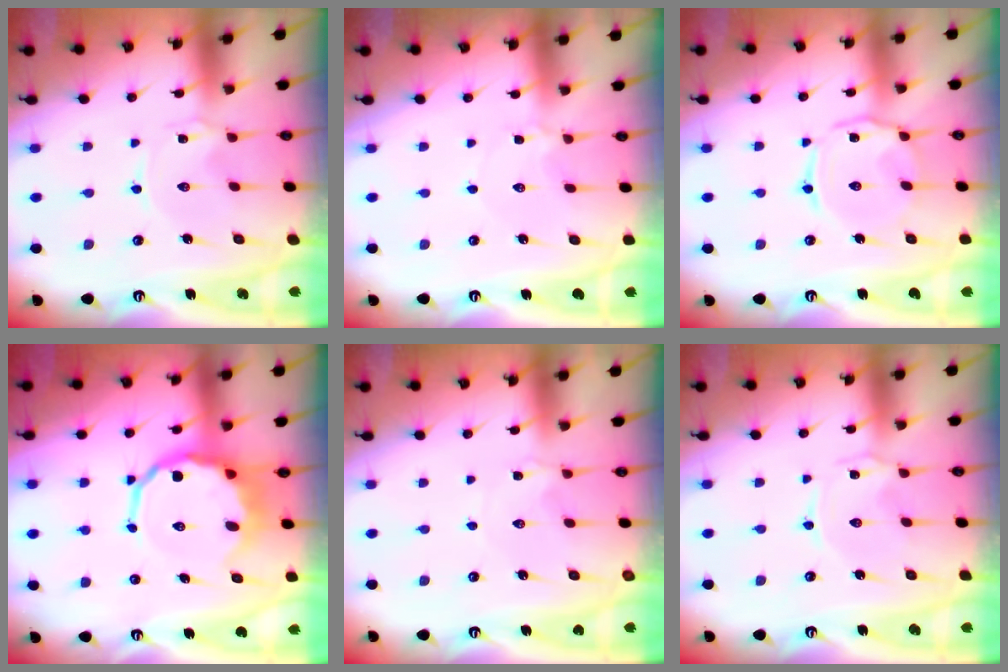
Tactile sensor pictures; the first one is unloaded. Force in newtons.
{"total": 2.7, "press": 2.7, "slide": 0.3}
{"total": 5.9, "press": 5.9, "slide": 0.4}
{"total": 10.4, "press": 10.0, "slide": 3.1}
{"total": 2.4, "press": 2.4, "slide": 0.3}
{"total": 0.8, "press": 0.8, "slide": 0.3}